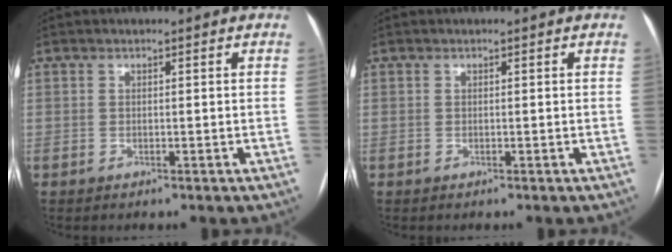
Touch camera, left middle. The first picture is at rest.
{"total": 0.0}